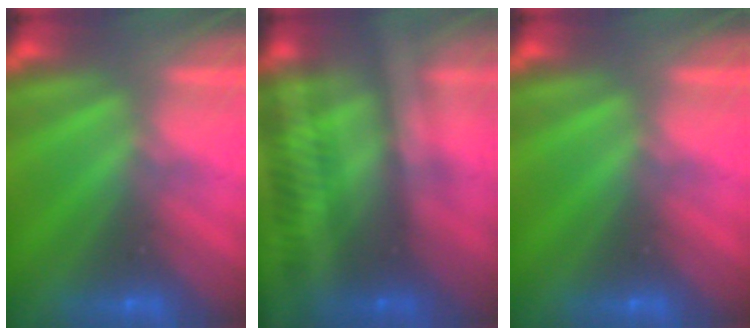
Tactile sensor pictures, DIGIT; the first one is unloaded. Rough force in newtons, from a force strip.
{"total": 2.5}
{"total": 0.0}